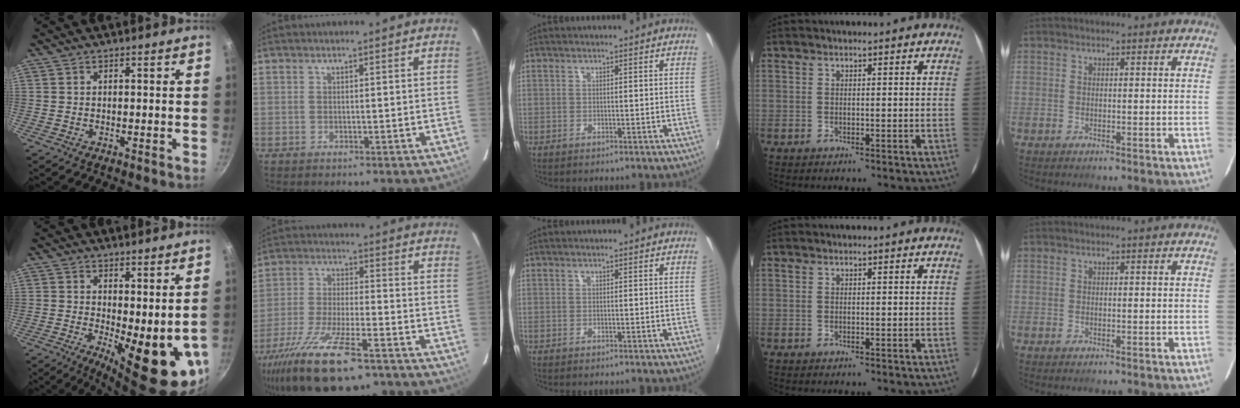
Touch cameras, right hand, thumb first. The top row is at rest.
{"thumb": {"total": 12.6, "force": [-0.2, 4.5, 11.8], "torque": [-0.133, -0.024, 0.010]}, "index": {"total": 19.4, "force": [-13.1, 5.7, 13.1], "torque": [-0.267, -0.056, -0.231]}}